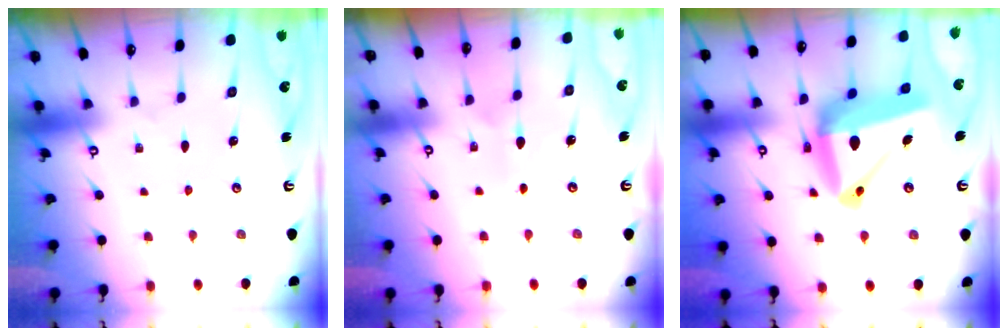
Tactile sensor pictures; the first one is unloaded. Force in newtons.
{"total": 5.5, "press": 5.4, "slide": 0.8}
{"total": 19.5, "press": 19.3, "slide": 2.9}